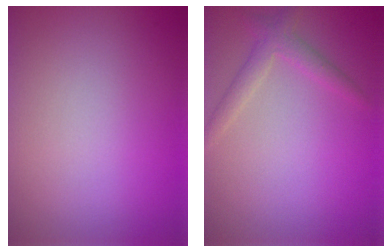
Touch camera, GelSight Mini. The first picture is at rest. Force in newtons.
{"total": 2.0, "press": 2.0, "slide": 0.1}